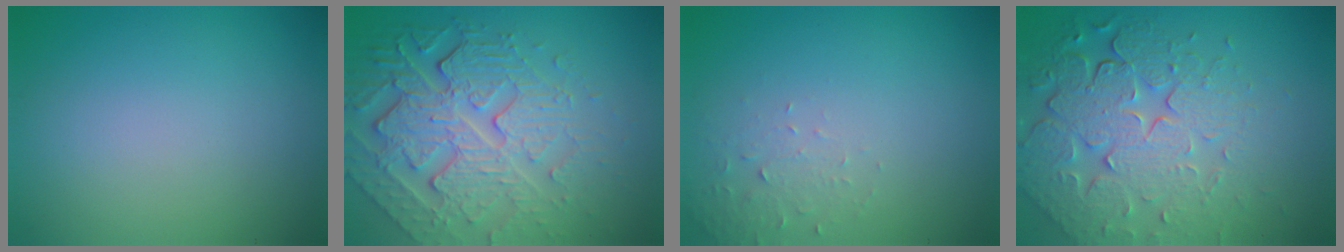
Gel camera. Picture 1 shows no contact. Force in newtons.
{"total": 7.6, "press": 5.4, "slide": 5.3}
{"total": 1.6, "press": 1.6, "slide": 0.4}
{"total": 8.2, "press": 5.7, "slide": 5.8}